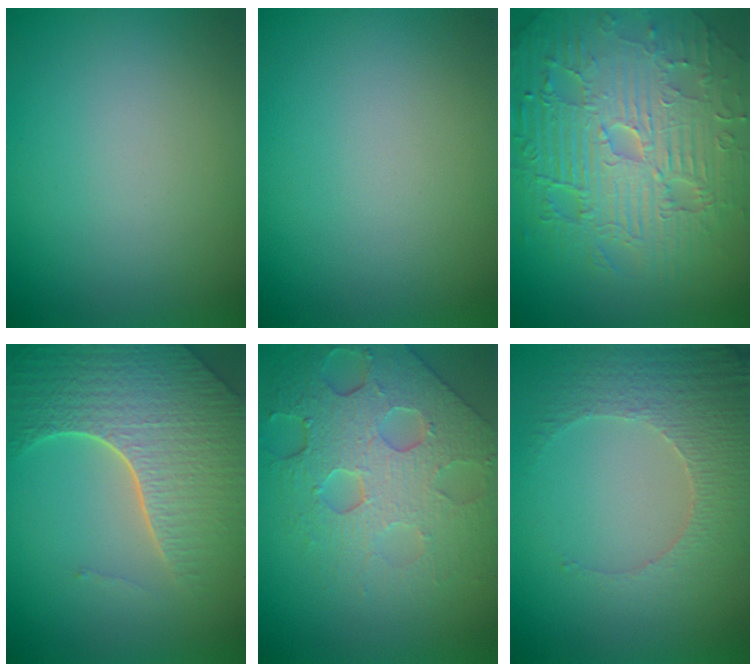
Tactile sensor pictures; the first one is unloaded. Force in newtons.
{"total": 0.0}
{"total": 11.6, "press": 7.5, "slide": 8.8}
{"total": 8.4, "press": 5.8, "slide": 6.0}
{"total": 8.0, "press": 5.6, "slide": 5.8}
{"total": 3.9, "press": 3.3, "slide": 2.1}